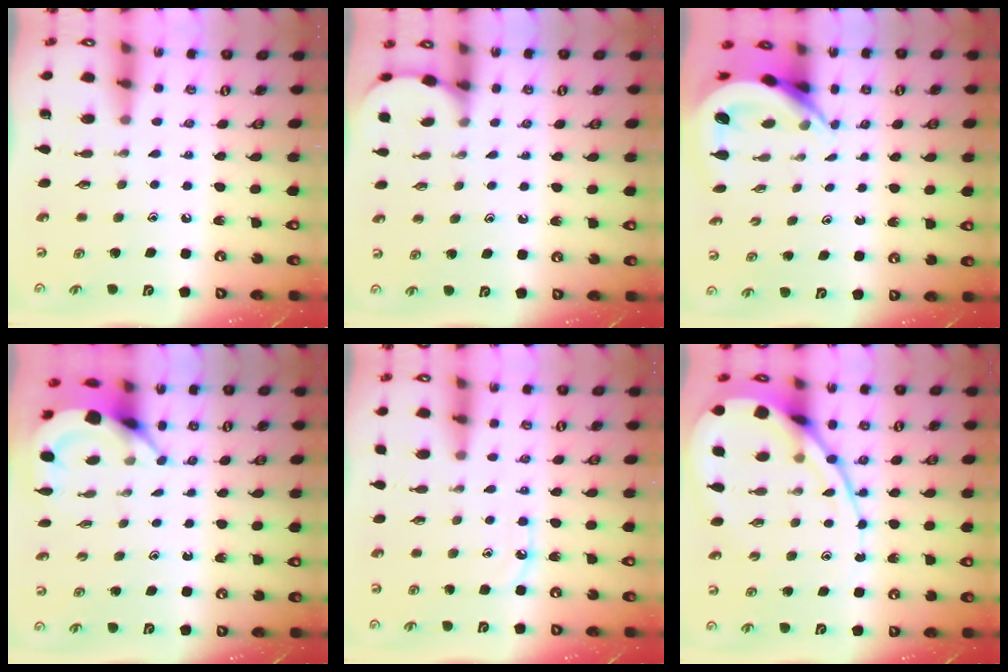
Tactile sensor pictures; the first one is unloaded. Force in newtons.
{"total": 1.8, "press": 1.8, "slide": 0.2}
{"total": 4.9, "press": 4.8, "slide": 0.8}
{"total": 3.8, "press": 3.8, "slide": 0.1}
{"total": 5.5, "press": 5.4, "slide": 0.7}
{"total": 12.7, "press": 12.6, "slide": 1.2}